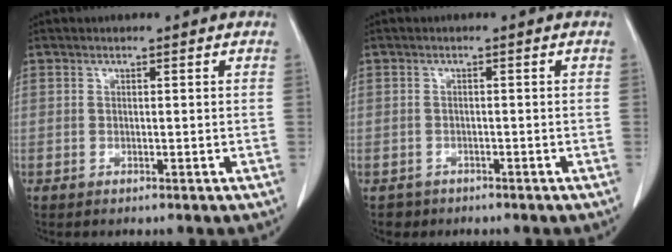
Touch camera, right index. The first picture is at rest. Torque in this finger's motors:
{"motor_torque": [-1.49, -0.34, -1.03, -0.20]}